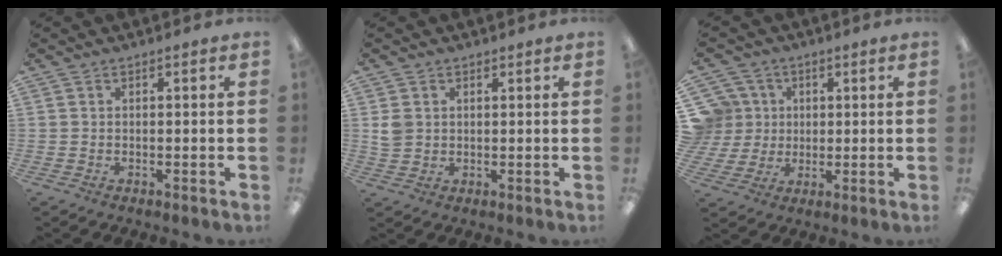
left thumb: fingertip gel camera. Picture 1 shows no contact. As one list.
[{"total": 3.6, "force": [1.2, 3.2, 1.1], "torque": [-0.018, 0.002, 0.023]}, {"total": 9.4, "force": [2.5, 9.0, 1.4], "torque": [-0.051, -0.006, 0.055]}]